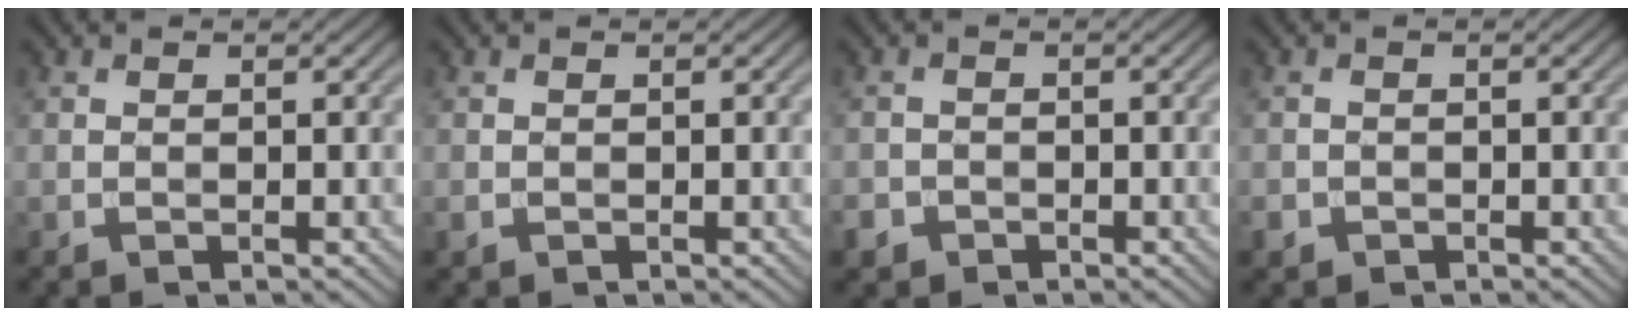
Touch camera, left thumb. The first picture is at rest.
{"total": 0.7, "force": [-0.3, 0.6, 0.3], "torque": [-0.007, -0.006, -0.005]}
{"total": 2.2, "force": [-1.3, 1.7, 0.5], "torque": [-0.011, -0.008, -0.031]}
{"total": 1.4, "force": [-0.8, 1.1, 0.3], "torque": [-0.007, -0.007, -0.019]}